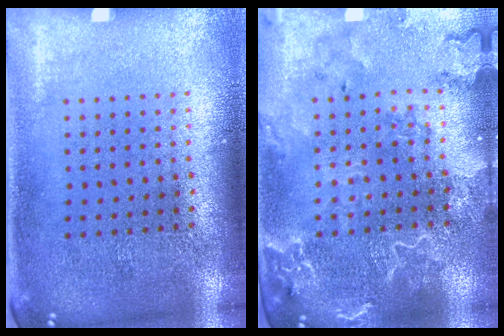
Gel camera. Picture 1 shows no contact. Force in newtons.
{"total": 2.6, "press": 2.4, "slide": 1.0}